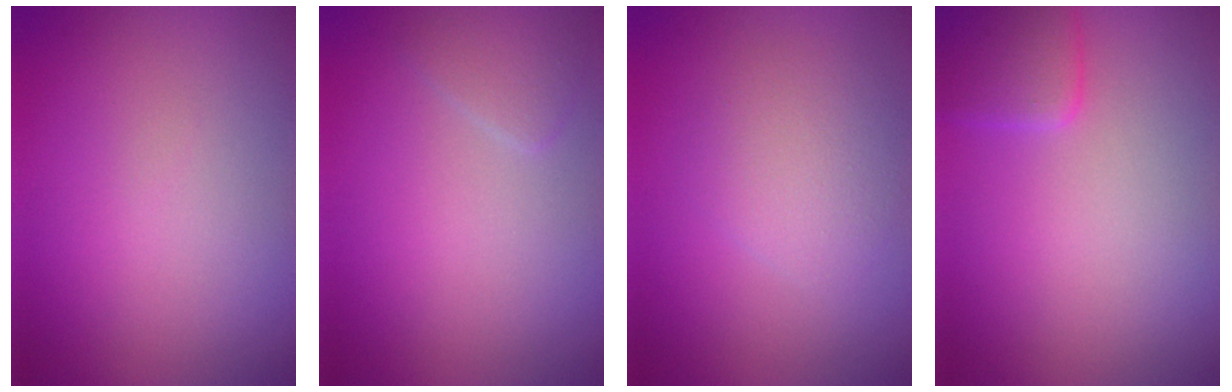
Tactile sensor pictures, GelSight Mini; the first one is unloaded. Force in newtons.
{"total": 1.3, "press": 1.3, "slide": 0.0}
{"total": 3.0, "press": 3.0, "slide": 0.0}
{"total": 2.5, "press": 2.5, "slide": 0.1}